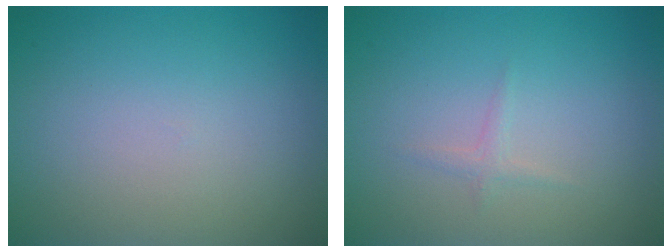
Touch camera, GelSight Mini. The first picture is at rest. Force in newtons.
{"total": 0.8, "press": 0.8, "slide": 0.0}